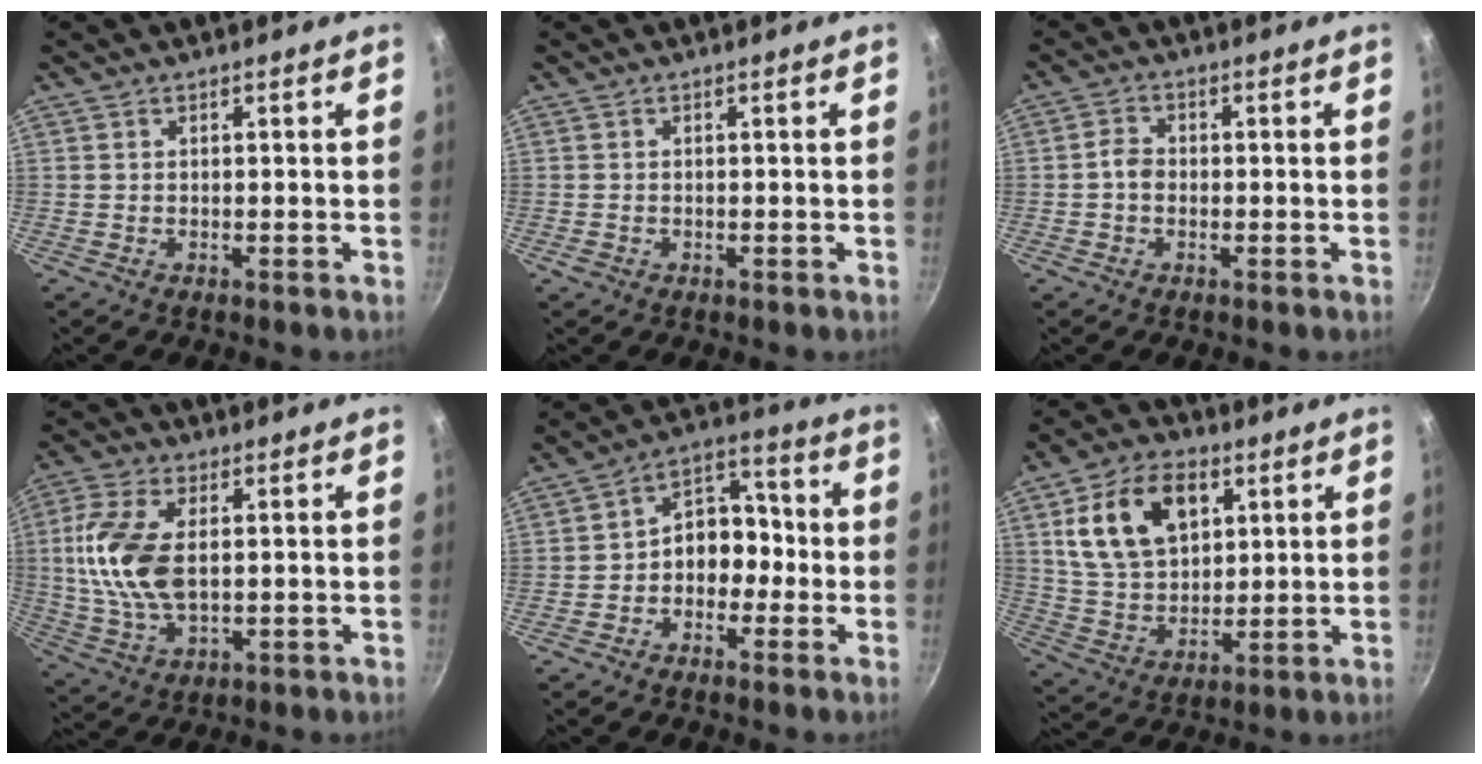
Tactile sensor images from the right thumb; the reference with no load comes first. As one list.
[{"total": 1.0, "force": [-0.4, 0.7, 0.5], "torque": [-0.008, 0.000, -0.008]}, {"total": 2.9, "force": [-0.7, 2.2, 1.7], "torque": [-0.025, 0.015, -0.017]}, {"total": 13.1, "force": [1.3, 7.2, 10.9], "torque": [-0.220, 0.002, 0.023]}, {"total": 9.1, "force": [-2.1, 7.0, 5.5], "torque": [-0.024, 0.052, -0.048]}, {"total": 16.9, "force": [5.8, 11.1, 11.4], "torque": [-0.176, -0.008, 0.106]}]